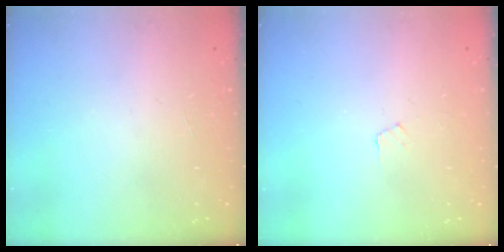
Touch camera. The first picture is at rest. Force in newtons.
{"total": 3.6, "press": 3.6, "slide": 0.4}